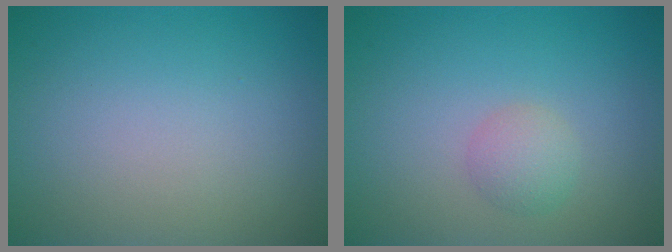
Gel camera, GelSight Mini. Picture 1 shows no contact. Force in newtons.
{"total": 1.8, "press": 1.8, "slide": 0.0}